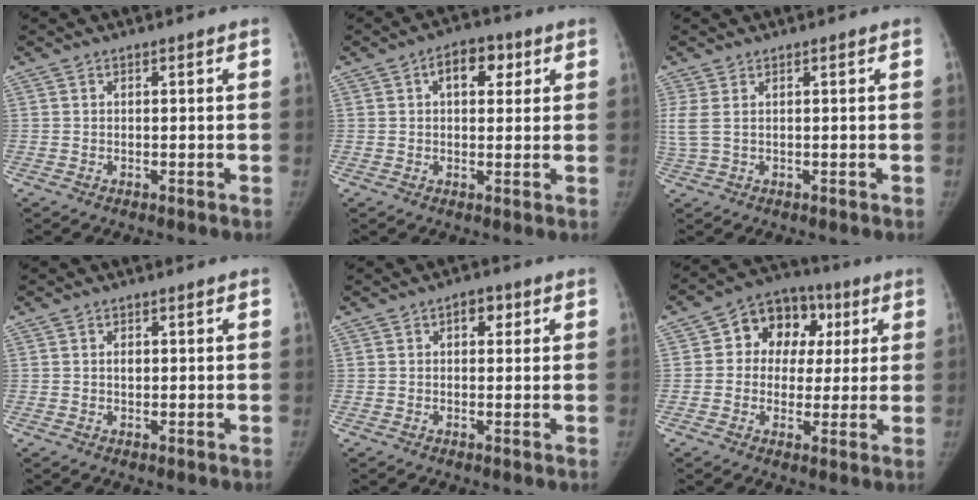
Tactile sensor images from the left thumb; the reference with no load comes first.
{"total": 6.6, "force": [2.3, 4.1, 4.7], "torque": [-0.040, 0.004, 0.027]}
{"total": 3.7, "force": [0.8, 1.9, 3.0], "torque": [-0.102, 0.010, 0.024]}
{"total": 1.2, "force": [0.2, 0.9, 0.8], "torque": [-0.006, 0.002, 0.002]}
{"total": 3.2, "force": [1.2, 2.1, 2.2], "torque": [-0.011, 0.001, 0.011]}
{"total": 12.5, "force": [2.8, 10.0, 7.0], "torque": [-0.056, 0.015, 0.031]}